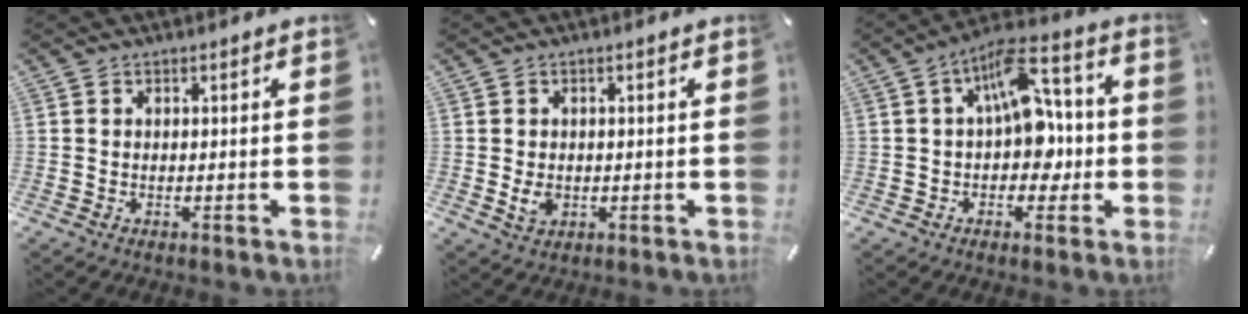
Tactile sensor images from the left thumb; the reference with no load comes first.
{"total": 3.1, "force": [-0.3, 2.5, 1.8], "torque": [-0.031, -0.003, -0.007]}
{"total": 13.3, "force": [2.3, 8.2, 10.2], "torque": [-0.145, -0.008, 0.041]}